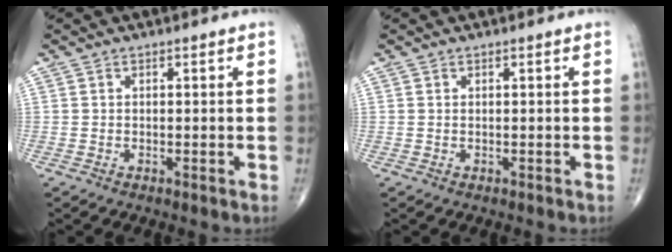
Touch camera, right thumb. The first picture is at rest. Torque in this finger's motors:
{"motor_torque": [0.12, 0.54, 0.10, 0.04, -0.05]}